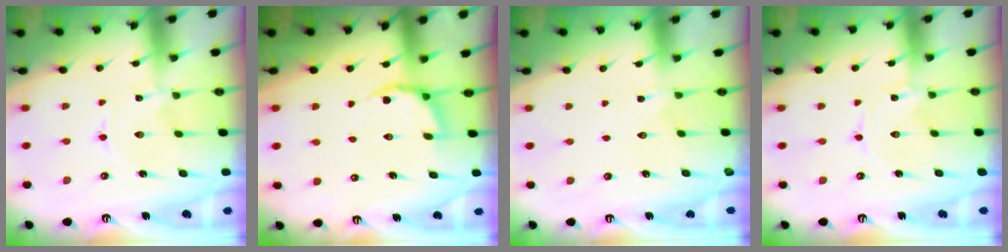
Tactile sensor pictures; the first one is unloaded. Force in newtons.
{"total": 4.5, "press": 3.7, "slide": 2.6}
{"total": 0.6, "press": 0.5, "slide": 0.3}
{"total": 0.0}